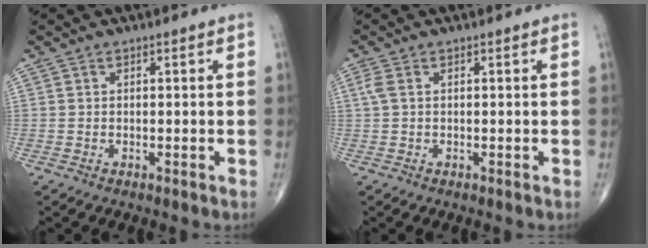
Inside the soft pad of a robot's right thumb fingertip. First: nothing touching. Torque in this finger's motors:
{"motor_torque": [-0.10, 0.04, 0.08, -0.01, 0.02]}